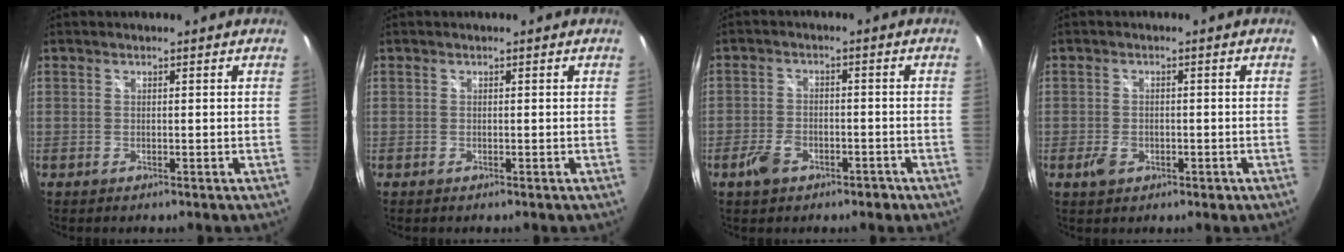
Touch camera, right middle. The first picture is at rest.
{"total": 0.0}
{"total": 5.4, "force": [-3.3, 3.3, 2.8], "torque": [-0.063, 0.003, -0.049]}
{"total": 3.4, "force": [-1.4, 2.4, 1.9], "torque": [-0.038, -0.003, -0.019]}